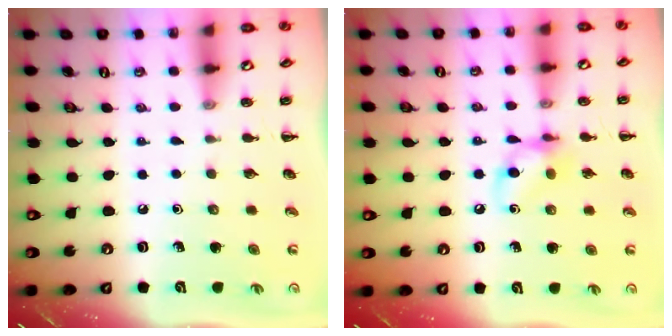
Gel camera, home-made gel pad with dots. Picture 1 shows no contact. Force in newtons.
{"total": 9.7, "press": 9.6, "slide": 1.3}